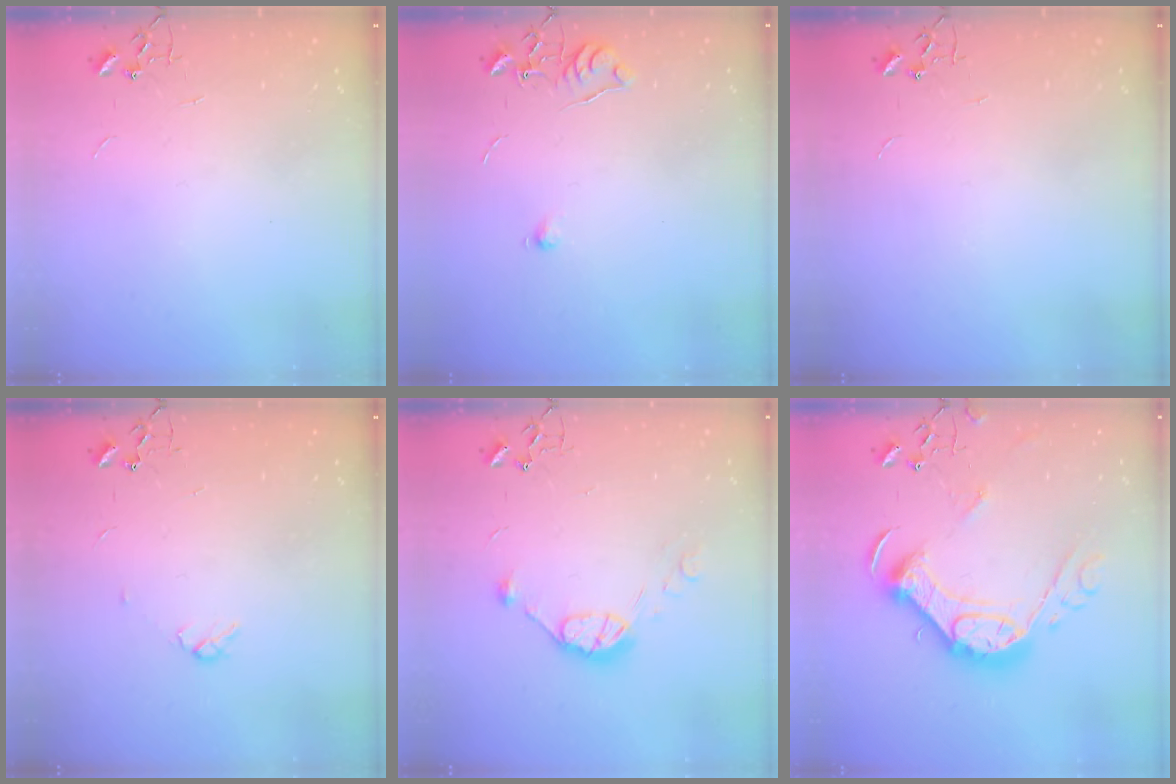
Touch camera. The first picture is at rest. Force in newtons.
{"total": 6.5, "press": 6.5, "slide": 0.8}
{"total": 0.0}
{"total": 2.9, "press": 2.8, "slide": 0.5}
{"total": 9.0, "press": 9.0, "slide": 0.3}
{"total": 18.4, "press": 18.3, "slide": 1.6}